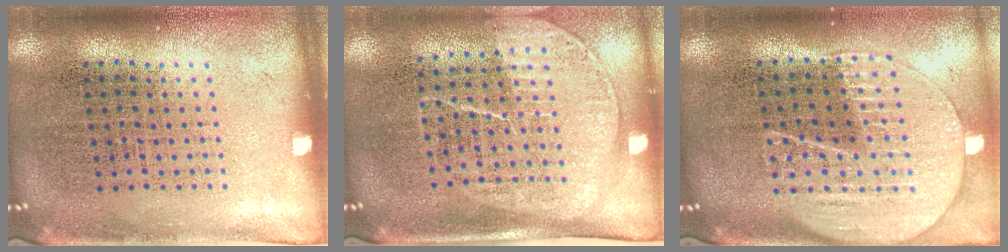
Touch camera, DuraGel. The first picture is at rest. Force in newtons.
{"total": 1.7, "press": 1.4, "slide": 0.9}
{"total": 2.0, "press": 1.8, "slide": 0.9}